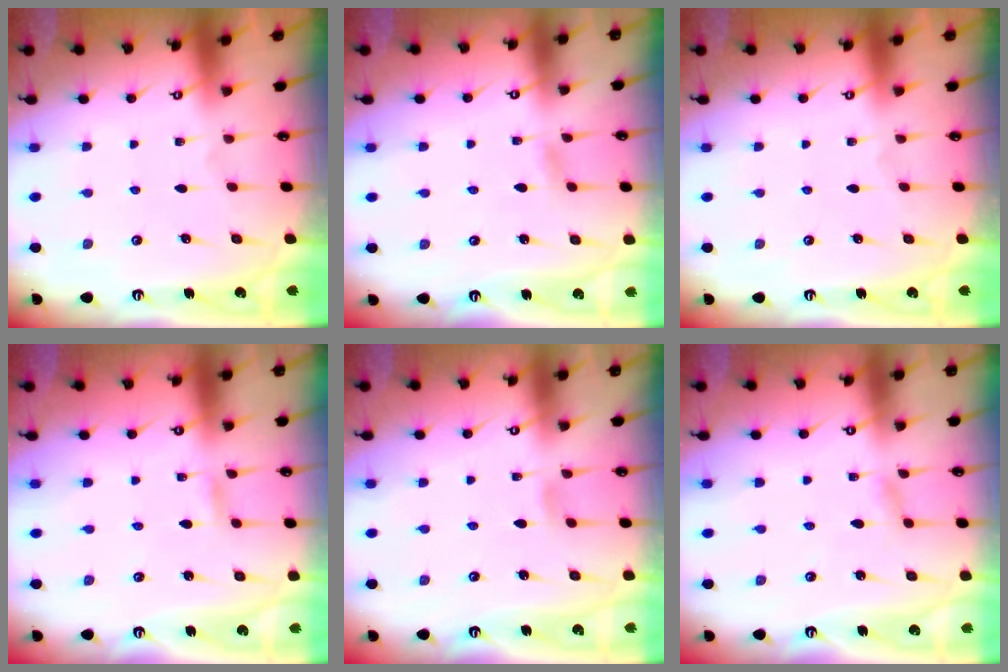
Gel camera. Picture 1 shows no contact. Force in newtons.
{"total": 3.2, "press": 3.2, "slide": 0.4}
{"total": 0.0}
{"total": 1.9, "press": 1.9, "slide": 0.1}
{"total": 3.7, "press": 3.7, "slide": 0.4}
{"total": 3.1, "press": 3.1, "slide": 0.3}